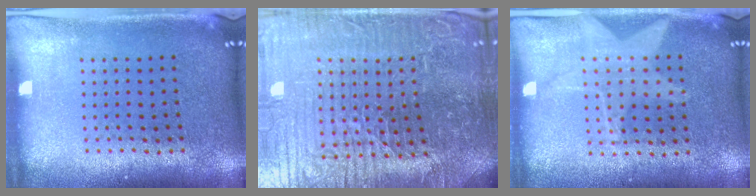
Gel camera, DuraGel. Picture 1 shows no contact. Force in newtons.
{"total": 6.7, "press": 6.2, "slide": 2.5}
{"total": 1.1, "press": 1.0, "slide": 0.4}